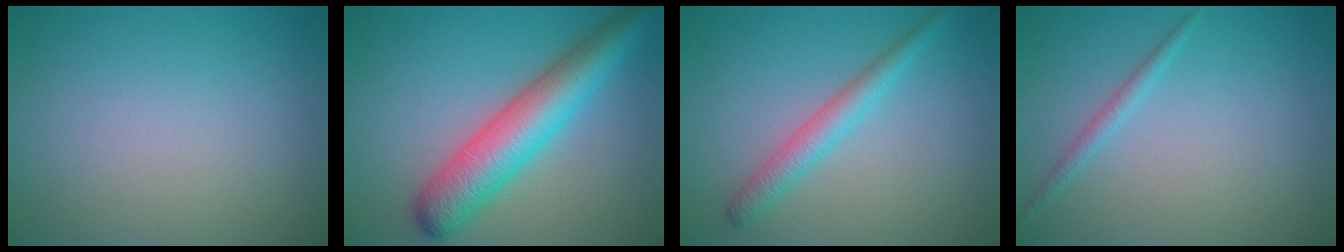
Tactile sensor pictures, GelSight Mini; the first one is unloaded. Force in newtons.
{"total": 7.4, "press": 7.4, "slide": 0.1}
{"total": 2.6, "press": 2.6, "slide": 0.1}
{"total": 1.2, "press": 1.2, "slide": 0.0}